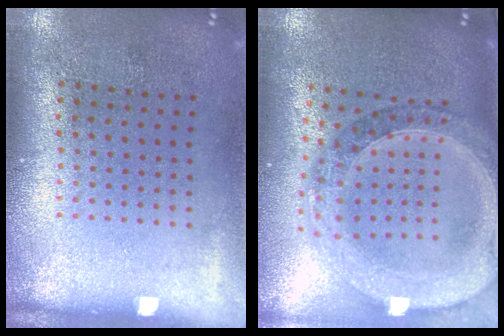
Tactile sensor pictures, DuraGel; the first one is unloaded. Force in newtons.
{"total": 1.9, "press": 1.8, "slide": 0.7}